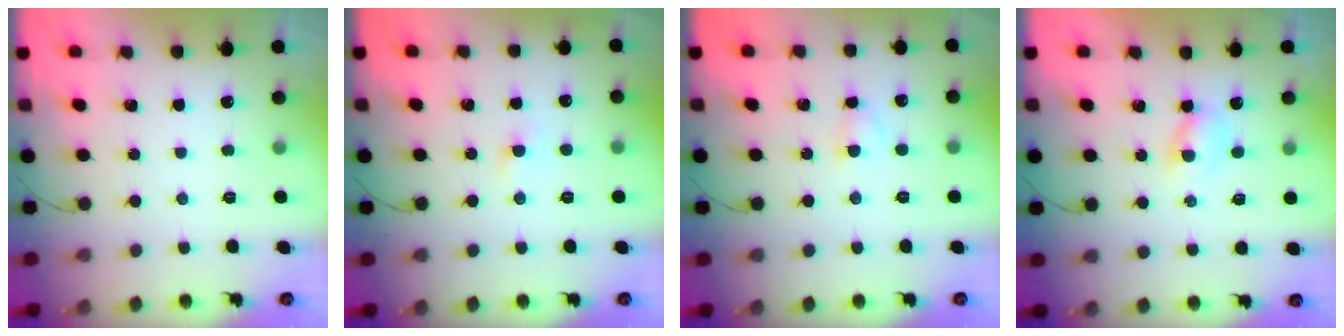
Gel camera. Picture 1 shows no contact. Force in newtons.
{"total": 1.9, "press": 1.7, "slide": 0.9}
{"total": 2.8, "press": 2.6, "slide": 1.1}
{"total": 1.9, "press": 1.7, "slide": 0.9}